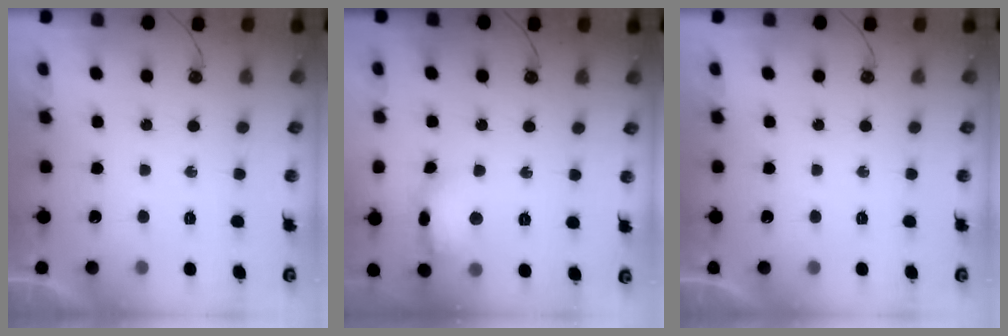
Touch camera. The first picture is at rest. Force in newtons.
{"total": 12.8, "press": 12.7, "slide": 1.3}
{"total": 0.0}